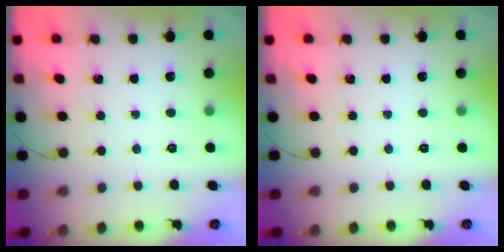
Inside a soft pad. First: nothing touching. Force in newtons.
{"total": 0.0}